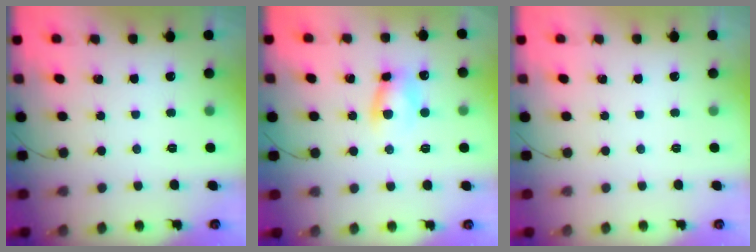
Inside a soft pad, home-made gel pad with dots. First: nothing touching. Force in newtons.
{"total": 6.9, "press": 6.8, "slide": 0.3}
{"total": 0.0}